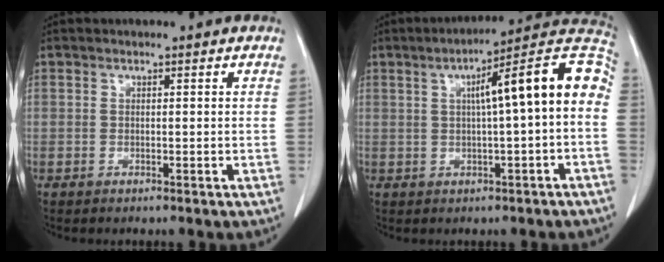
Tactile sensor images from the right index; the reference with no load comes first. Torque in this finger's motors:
{"motor_torque": [1.16, -0.36, 0.49, 0.07]}